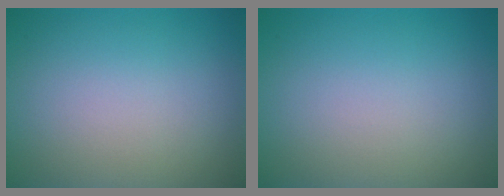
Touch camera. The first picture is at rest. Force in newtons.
{"total": 0.0}